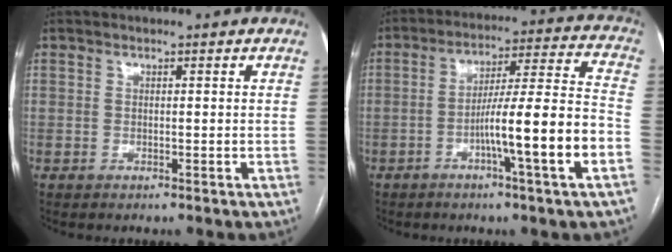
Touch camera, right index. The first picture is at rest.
{"total": 13.9, "force": [-4.9, -0.7, 12.9], "torque": [-0.208, 0.010, -0.081]}